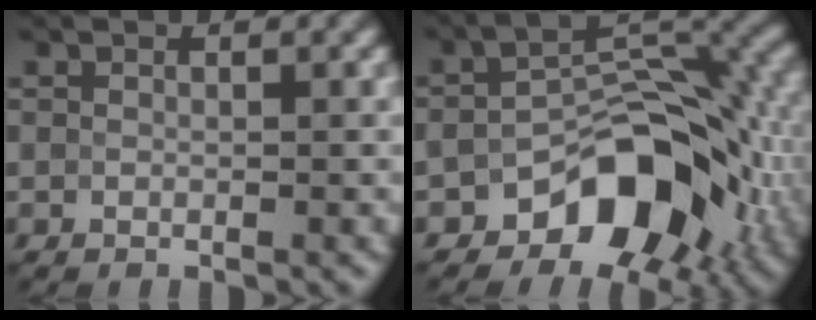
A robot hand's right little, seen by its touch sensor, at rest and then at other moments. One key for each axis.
{"total": 9.0, "fx": -4.1, "fy": 5.3, "fz": 6.1, "tx": -0.068, "ty": 0.013, "tz": -0.077}